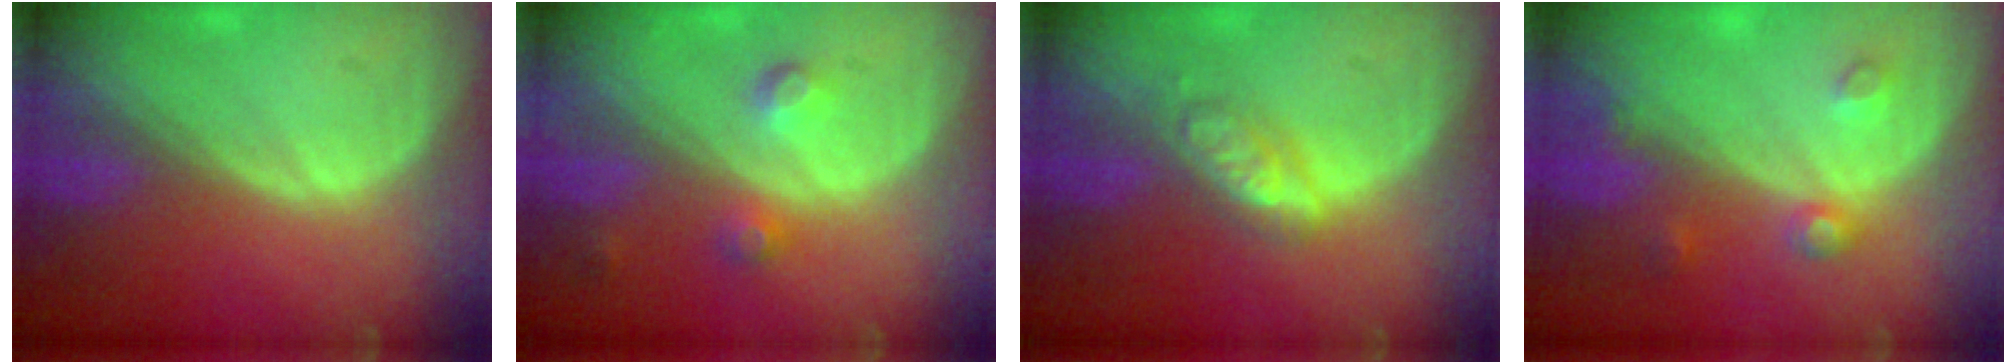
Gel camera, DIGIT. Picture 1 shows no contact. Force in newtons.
{"total": 3.6, "press": 3.4, "slide": 1.1}
{"total": 4.5, "press": 4.5, "slide": 0.6}
{"total": 3.5, "press": 3.4, "slide": 1.0}